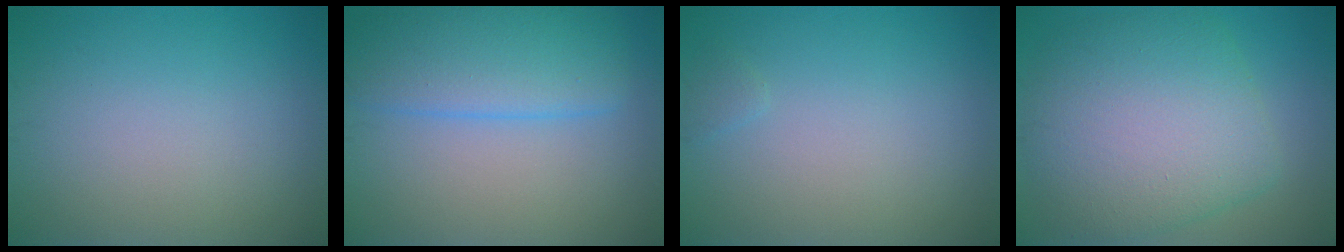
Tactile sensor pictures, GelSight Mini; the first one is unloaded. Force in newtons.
{"total": 5.6, "press": 5.6, "slide": 0.4}
{"total": 0.6, "press": 0.6, "slide": 0.1}
{"total": 9.3, "press": 9.3, "slide": 0.3}